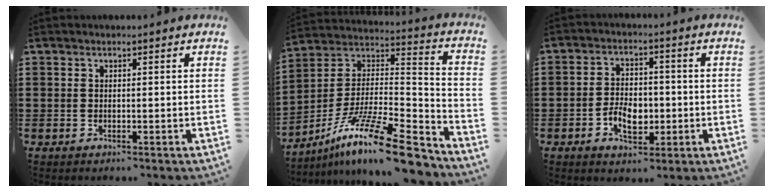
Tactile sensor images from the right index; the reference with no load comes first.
{"total": 16.2, "force": [-11.8, 2.4, 10.9], "torque": [-0.193, 0.032, -0.213]}
{"total": 5.5, "force": [-1.7, 3.4, 3.9], "torque": [-0.062, 0.001, -0.034]}